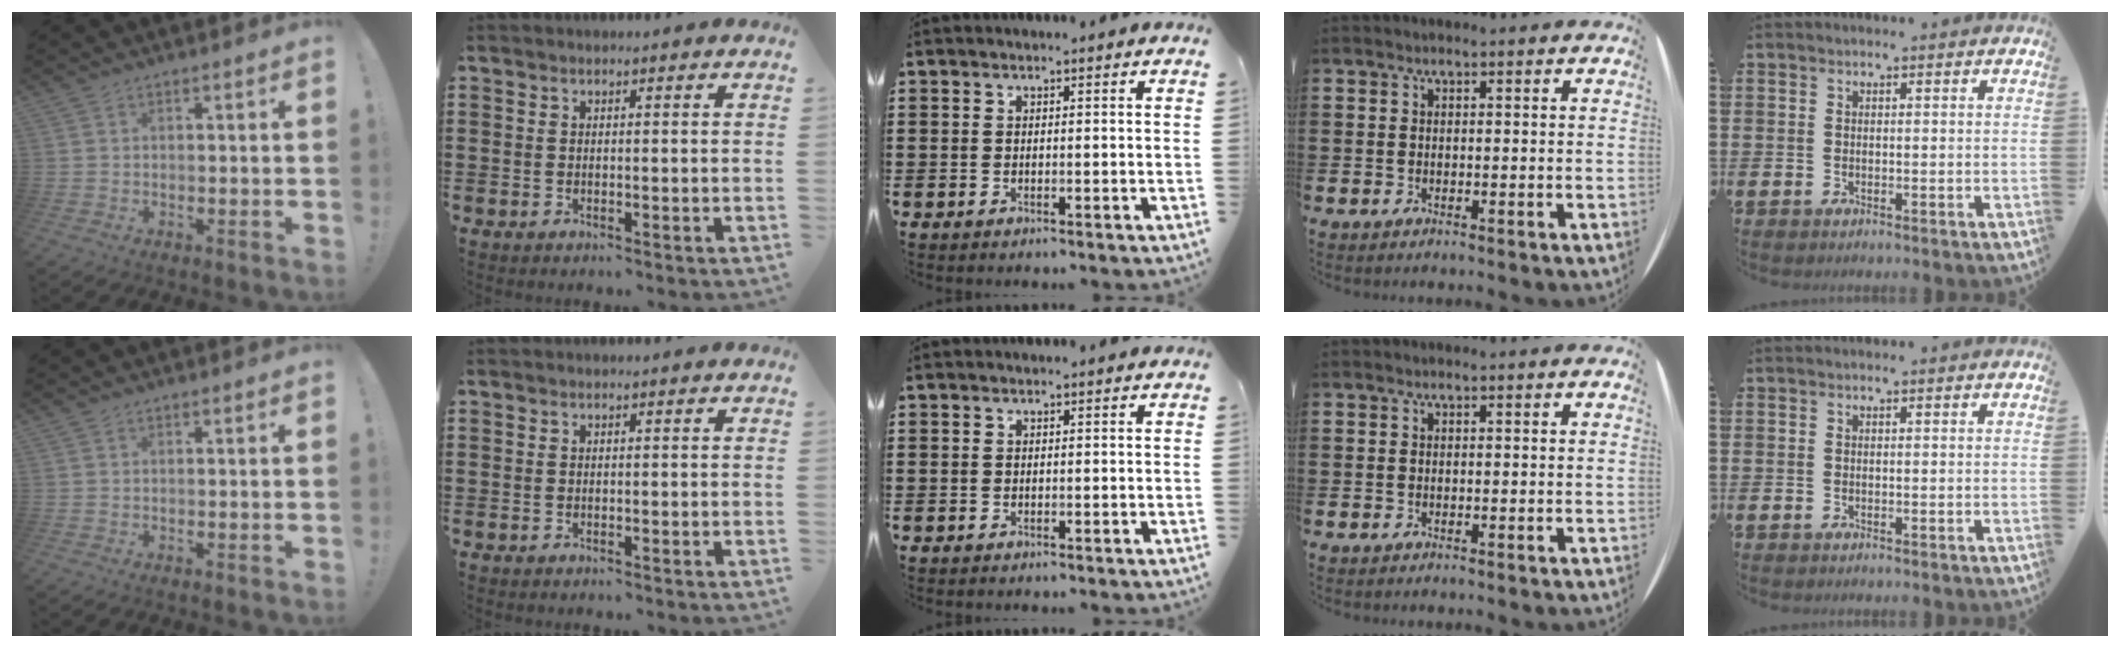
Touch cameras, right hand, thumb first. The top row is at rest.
{}